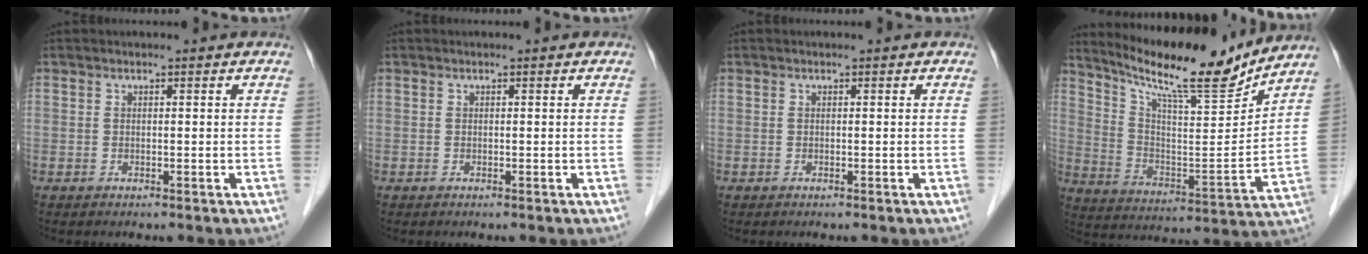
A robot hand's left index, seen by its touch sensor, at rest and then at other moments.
{"total": 0.0}
{"total": 0.0}
{"total": 17.5, "force": [15.8, 0.9, 7.4], "torque": [-0.138, -0.033, 0.255]}